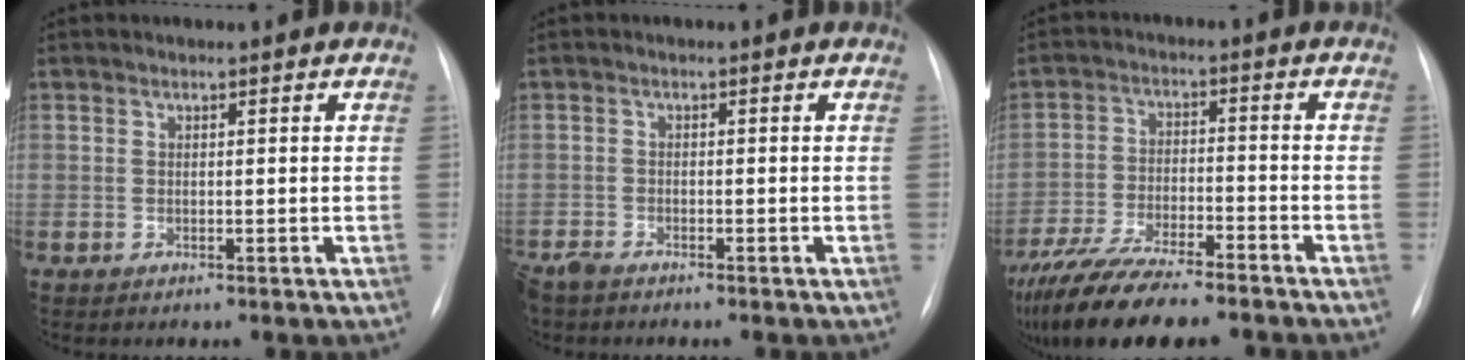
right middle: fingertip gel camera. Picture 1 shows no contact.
{"total": 3.4, "force": [-3.0, 1.1, 1.1], "torque": [-0.022, -0.007, -0.054]}
{"total": 16.4, "force": [-13.7, 3.2, 8.4], "torque": [-0.171, -0.020, -0.226]}